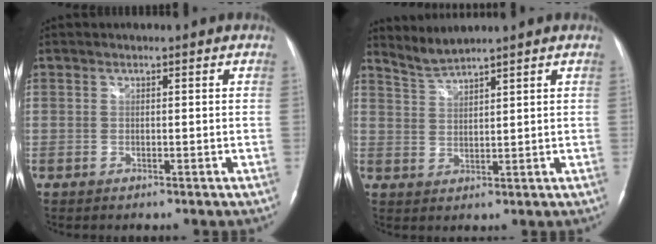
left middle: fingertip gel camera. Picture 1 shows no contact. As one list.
[{"total": 3.2, "force": [3.1, -1.0, 0.1], "torque": [-0.011, -0.001, 0.070]}]